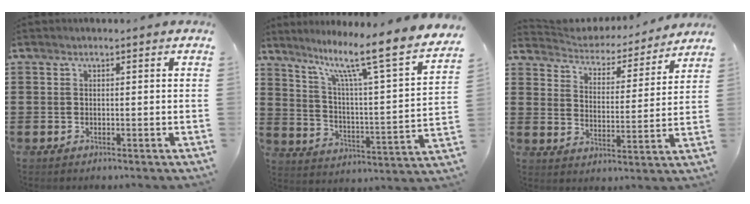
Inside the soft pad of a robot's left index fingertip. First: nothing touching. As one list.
[{"total": 10.6, "force": [8.1, 0.3, 6.9], "torque": [-0.139, -0.069, 0.119]}, {"total": 3.9, "force": [3.9, 0.6, 0.1], "torque": [-0.027, -0.030, 0.060]}]